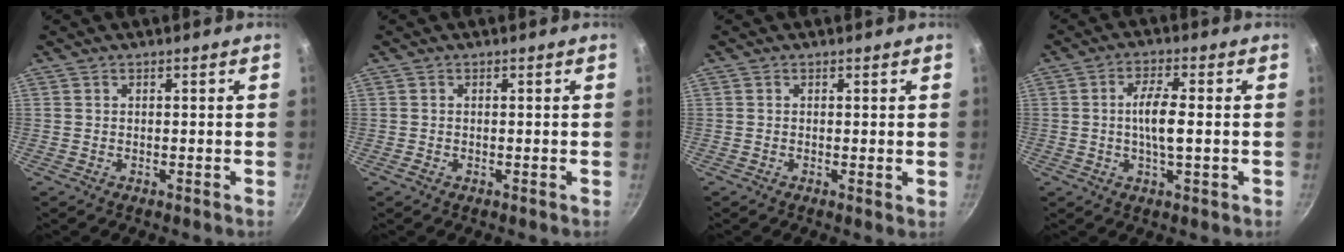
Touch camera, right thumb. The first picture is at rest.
{"total": 0.0}
{"total": 0.7, "force": [0.2, 0.1, 0.7], "torque": [-0.009, -0.006, -0.001]}
{"total": 6.5, "force": [-0.2, 1.9, 6.3], "torque": [-0.125, 0.005, -0.008]}